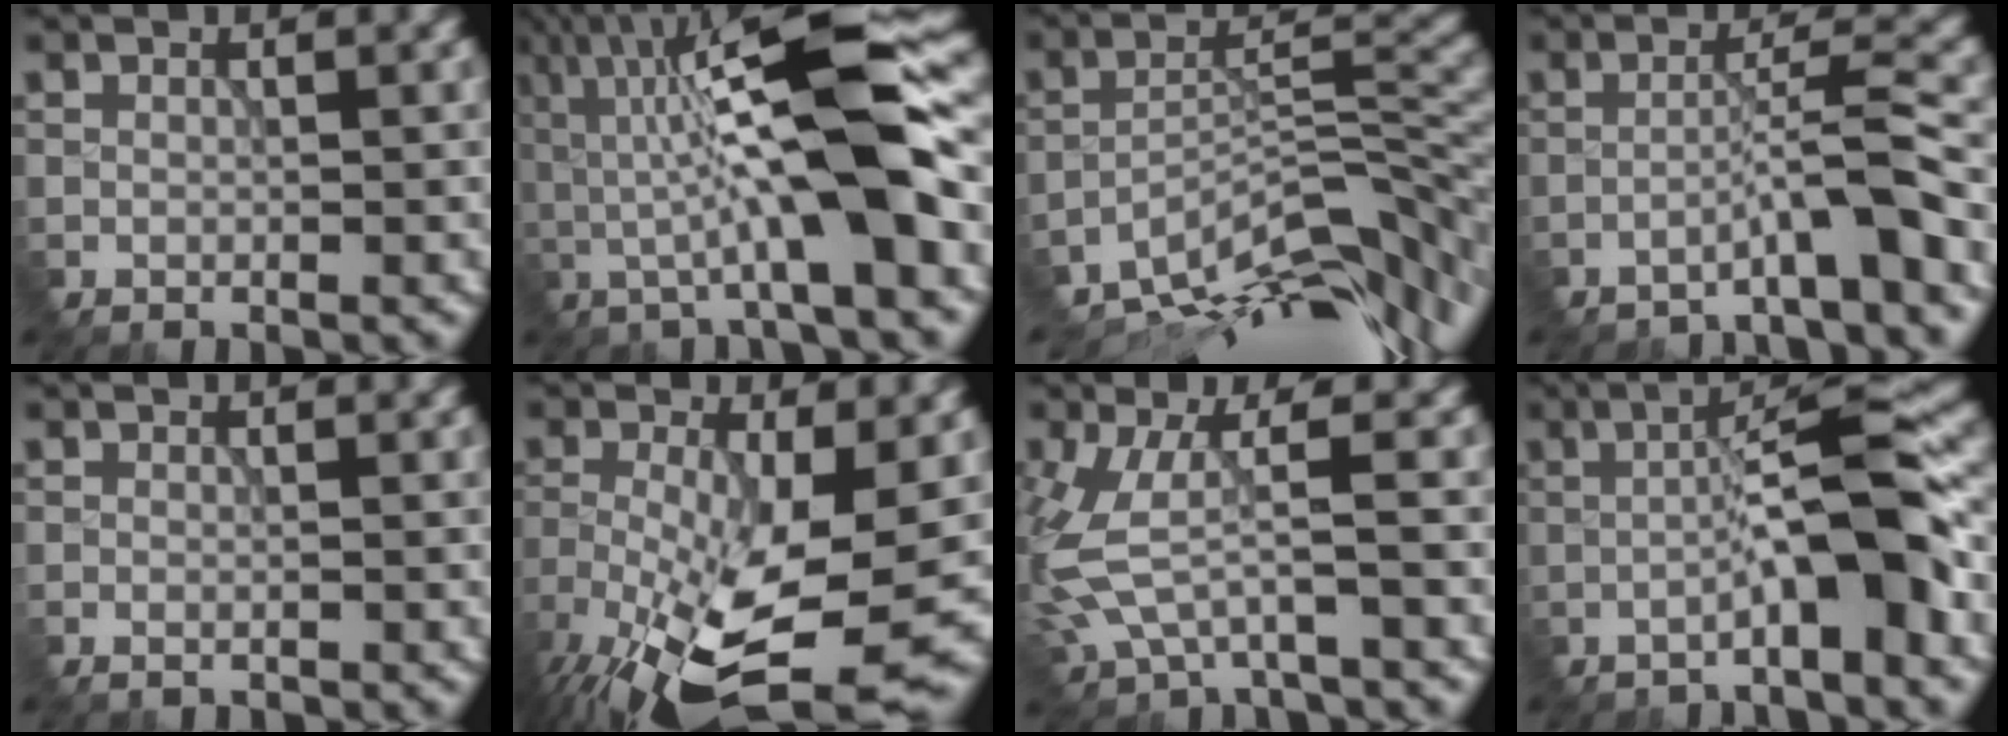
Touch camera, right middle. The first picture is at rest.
{"total": 11.6, "force": [0.3, 2.2, 11.4], "torque": [-0.193, 0.034, -0.003]}
{"total": 11.0, "force": [-8.6, 2.8, 6.3], "torque": [-0.109, 0.008, -0.148]}
{"total": 4.3, "force": [-3.3, -0.4, 2.7], "torque": [-0.042, 0.030, -0.067]}
{"total": 0.6, "force": [-0.3, 0.4, 0.3], "torque": [0.008, 0.003, -0.009]}
{"total": 12.6, "force": [-5.5, 4.2, 10.5], "torque": [-0.222, -0.038, -0.083]}
{"total": 3.5, "force": [-0.3, 1.1, 3.4], "torque": [-0.119, -0.003, -0.007]}
{"total": 6.9, "force": [-2.4, 0.5, 6.4], "torque": [-0.098, 0.031, -0.050]}